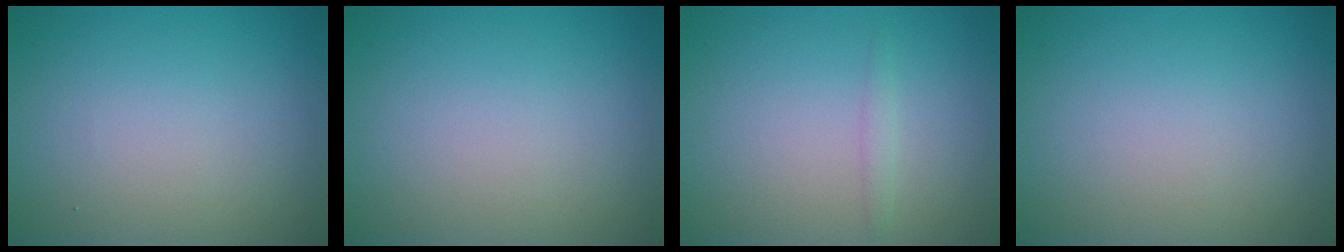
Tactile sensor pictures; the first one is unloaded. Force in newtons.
{"total": 0.0}
{"total": 0.8, "press": 0.8, "slide": 0.1}
{"total": 0.0}